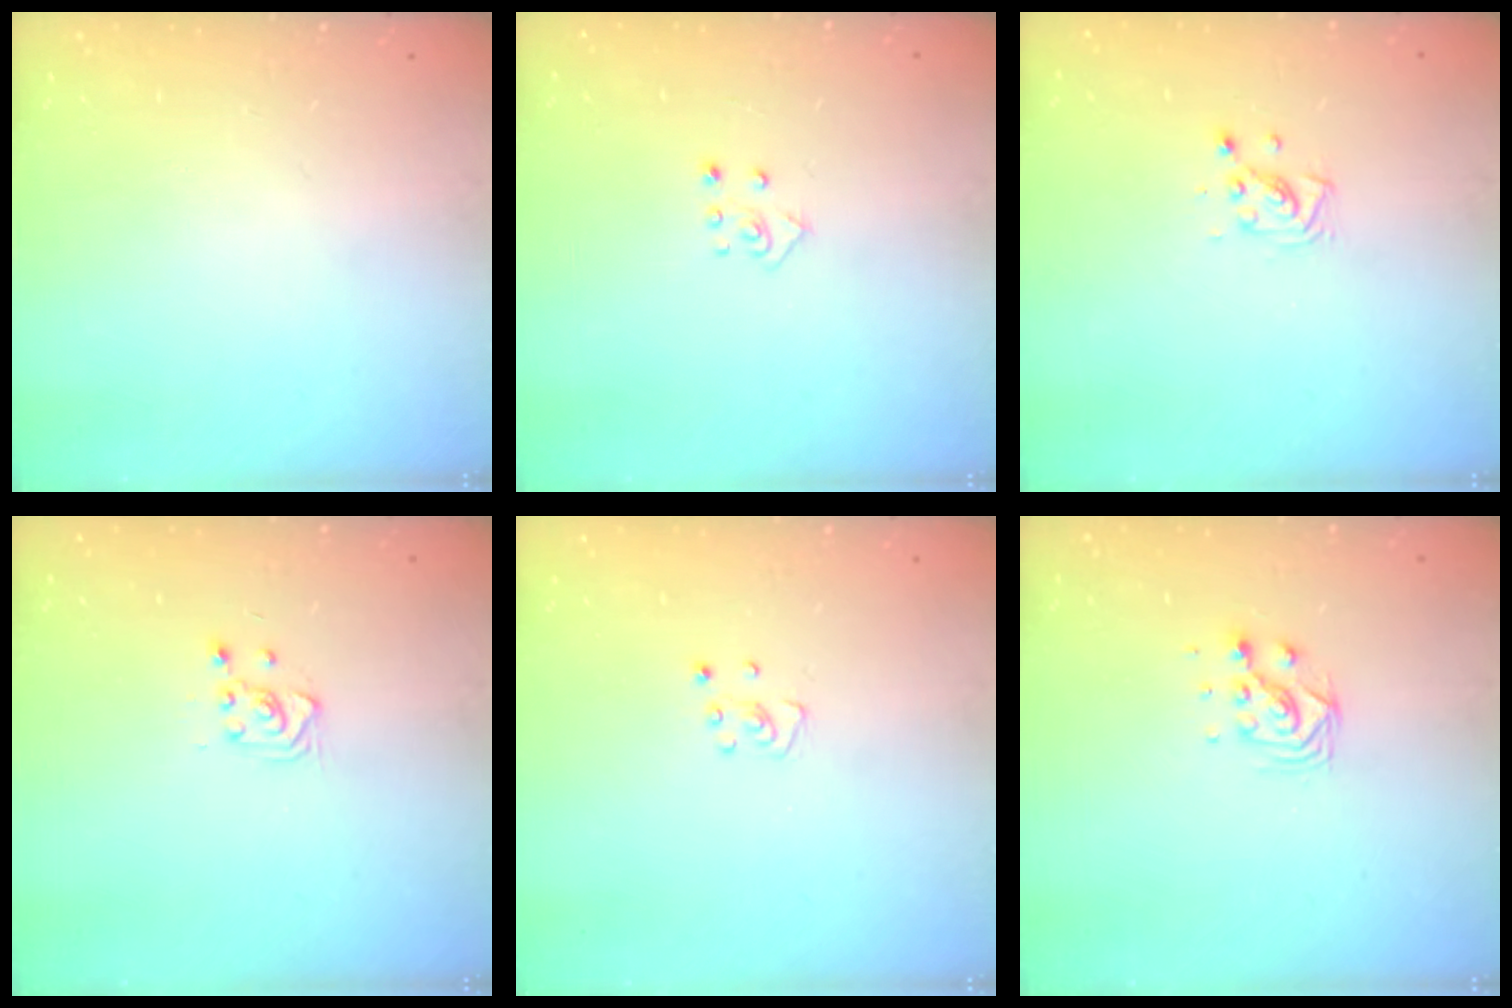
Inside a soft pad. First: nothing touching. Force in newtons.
{"total": 3.9, "press": 3.8, "slide": 0.3}
{"total": 5.1, "press": 4.9, "slide": 1.3}
{"total": 2.8, "press": 2.7, "slide": 0.7}
{"total": 3.4, "press": 3.4, "slide": 0.3}
{"total": 6.8, "press": 6.8, "slide": 0.4}